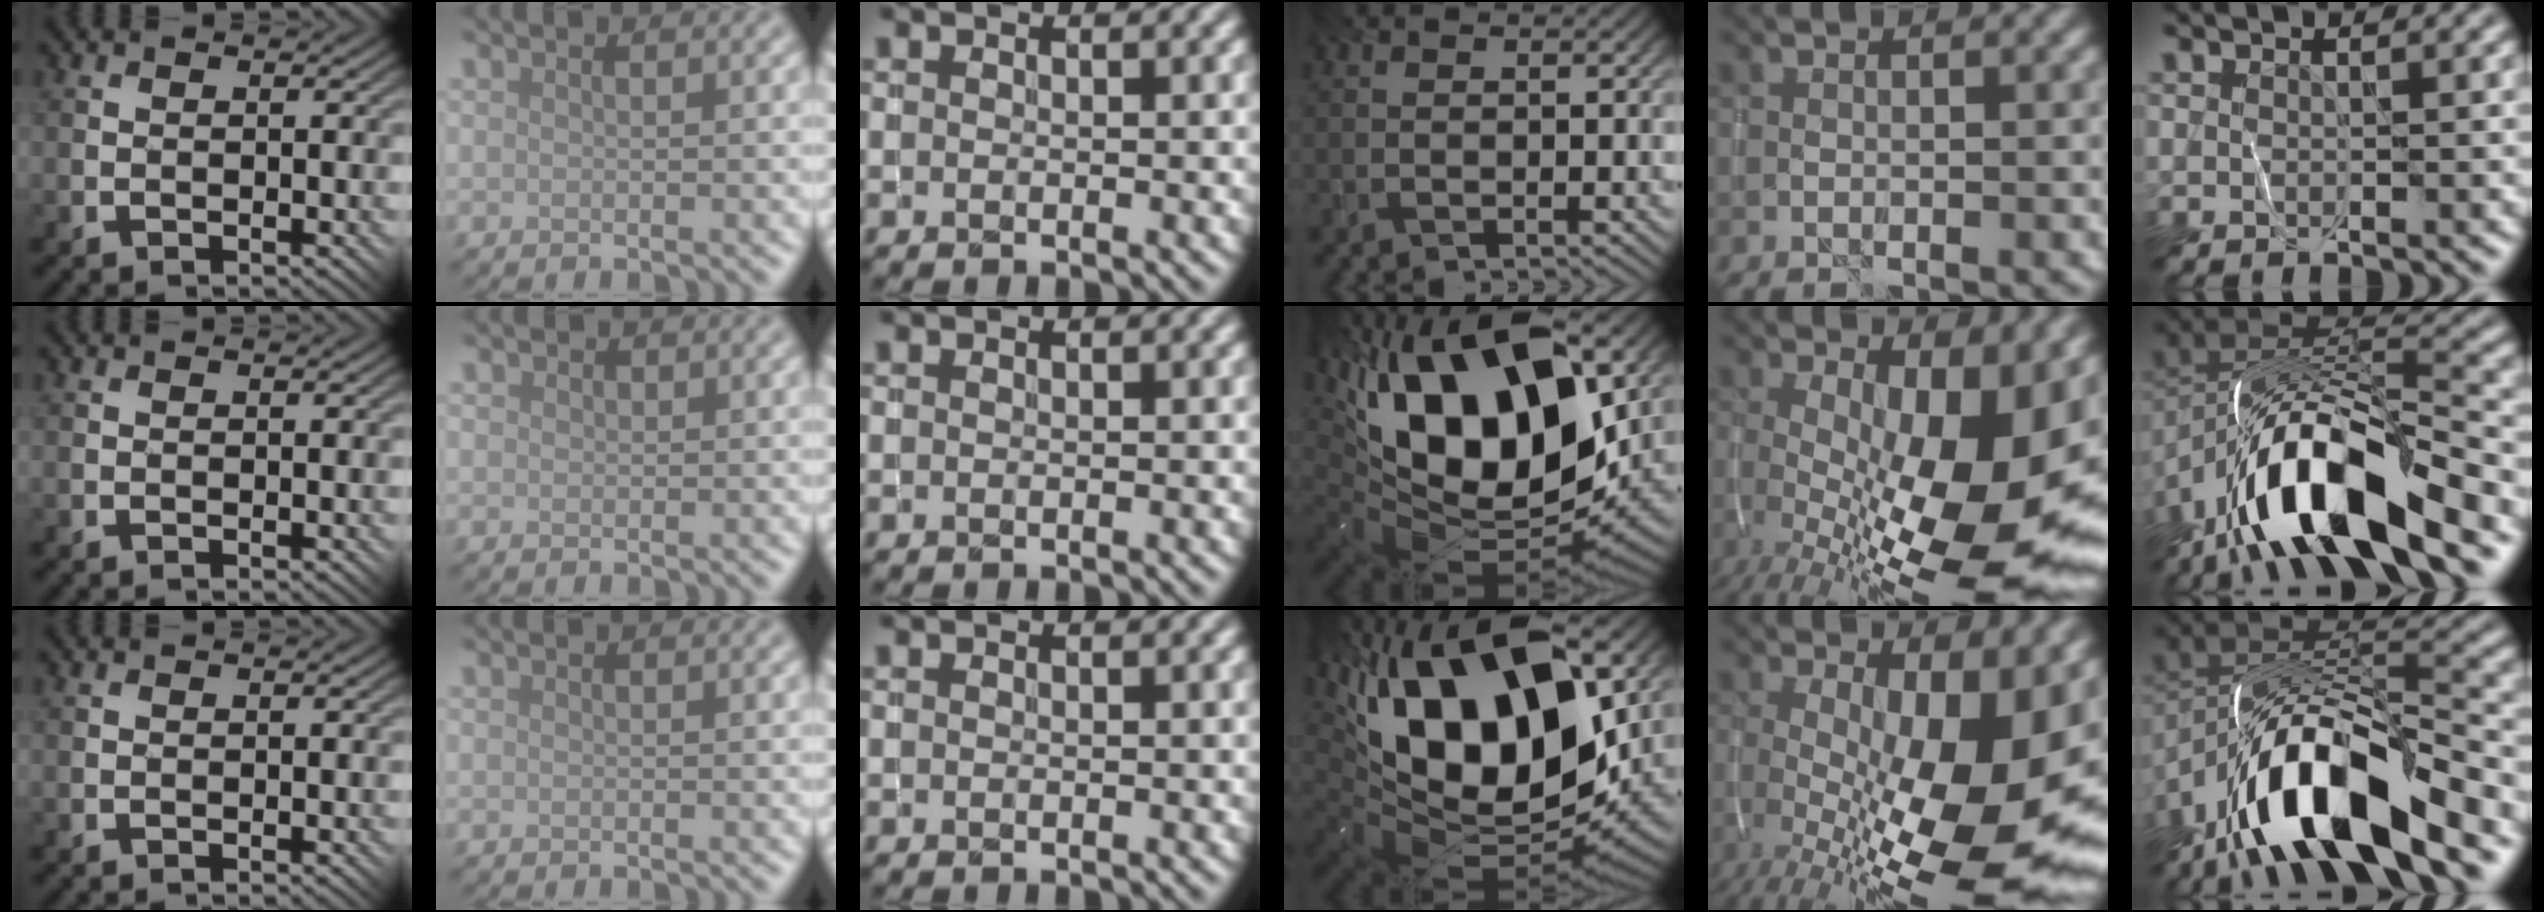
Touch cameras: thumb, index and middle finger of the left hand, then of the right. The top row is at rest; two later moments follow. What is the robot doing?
{"motion": "wrap", "object": "yarn"}